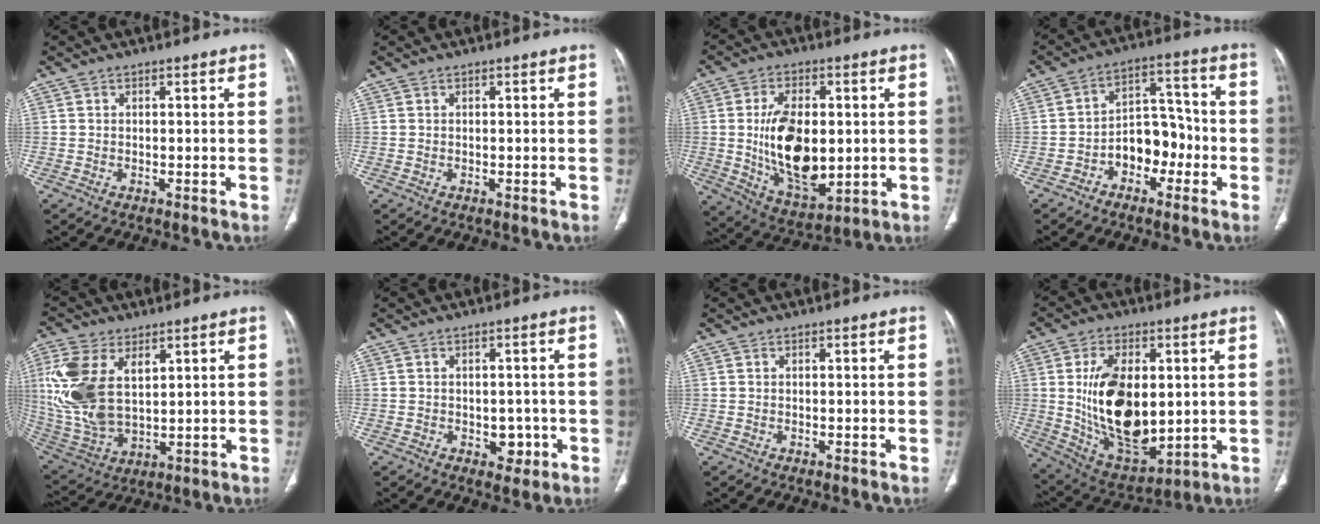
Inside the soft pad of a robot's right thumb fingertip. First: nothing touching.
{"total": 0.0}
{"total": 16.7, "force": [0.1, 9.3, 13.9], "torque": [-0.221, -0.017, 0.018]}
{"total": 9.6, "force": [-3.4, 6.7, 6.0], "torque": [-0.053, 0.054, -0.061]}
{"total": 17.2, "force": [5.1, 10.1, 12.9], "torque": [-0.277, -0.015, 0.112]}
{"total": 3.7, "force": [-1.1, 2.7, 2.2], "torque": [-0.005, 0.006, -0.010]}
{"total": 0.0}
{"total": 20.0, "force": [1.4, 11.4, 16.4], "torque": [-0.264, -0.023, 0.047]}